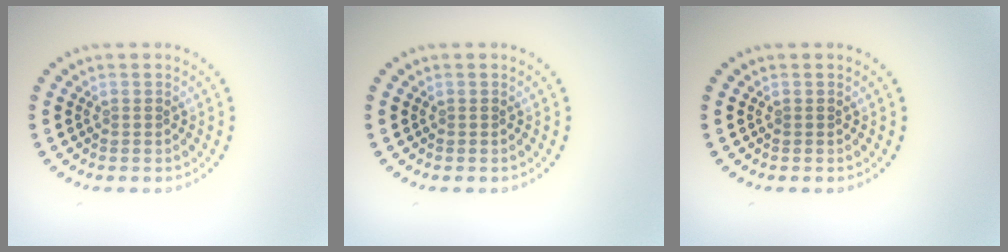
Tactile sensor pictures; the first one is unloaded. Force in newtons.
{"total": 0.0}
{"total": 0.0}